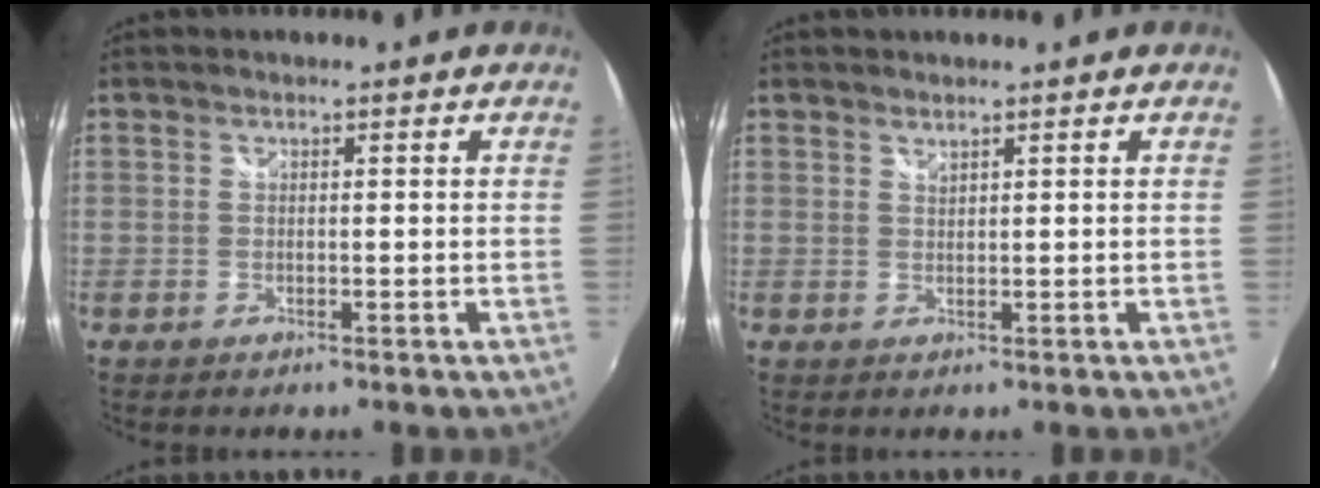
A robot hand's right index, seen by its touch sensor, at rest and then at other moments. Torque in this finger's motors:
{"motor_torque": [-0.08, 0.02, -0.07, 0.00]}